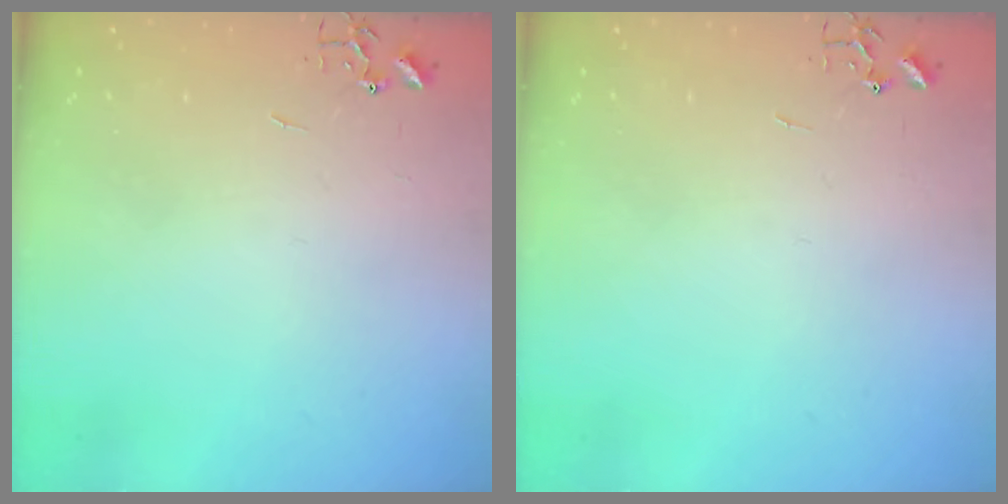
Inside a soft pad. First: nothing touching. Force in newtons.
{"total": 0.0}